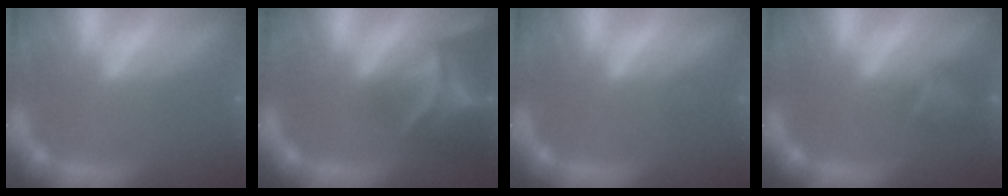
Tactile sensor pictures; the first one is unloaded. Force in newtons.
{"total": 9.4}
{"total": 0.9}
{"total": 2.9}